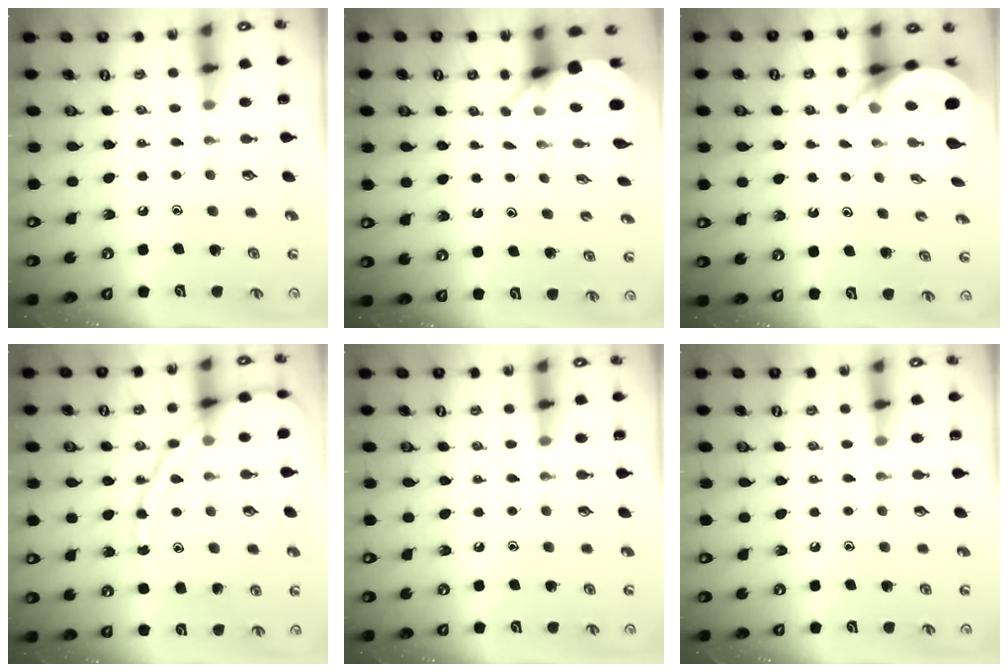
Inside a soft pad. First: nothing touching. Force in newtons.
{"total": 3.9, "press": 3.9, "slide": 0.2}
{"total": 5.1, "press": 5.0, "slide": 0.6}
{"total": 14.9, "press": 14.8, "slide": 1.2}
{"total": 0.0}
{"total": 0.0}